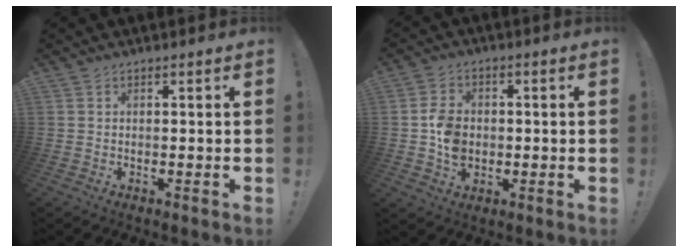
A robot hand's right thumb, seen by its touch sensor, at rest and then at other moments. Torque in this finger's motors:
{"motor_torque": [0.53, 0.68, 0.08, 0.02, 0.01]}